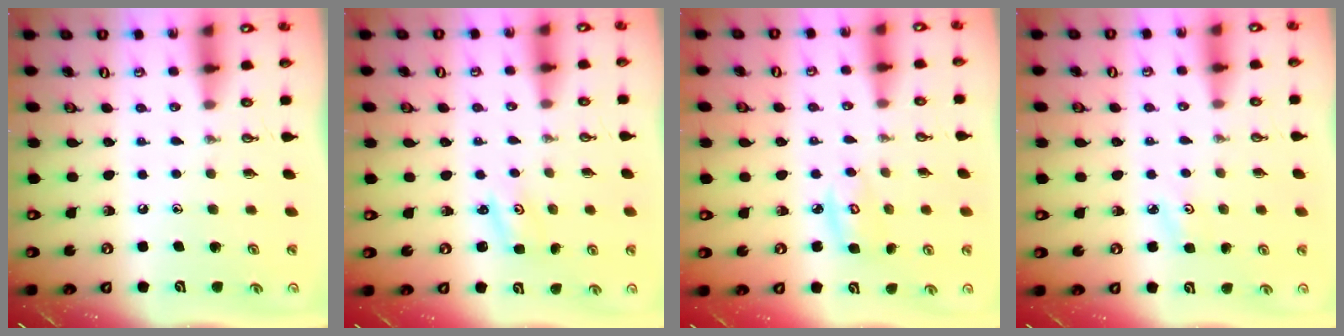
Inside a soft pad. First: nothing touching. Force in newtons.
{"total": 1.4, "press": 1.4, "slide": 0.2}
{"total": 3.9, "press": 3.9, "slide": 0.5}
{"total": 2.6, "press": 2.6, "slide": 0.3}